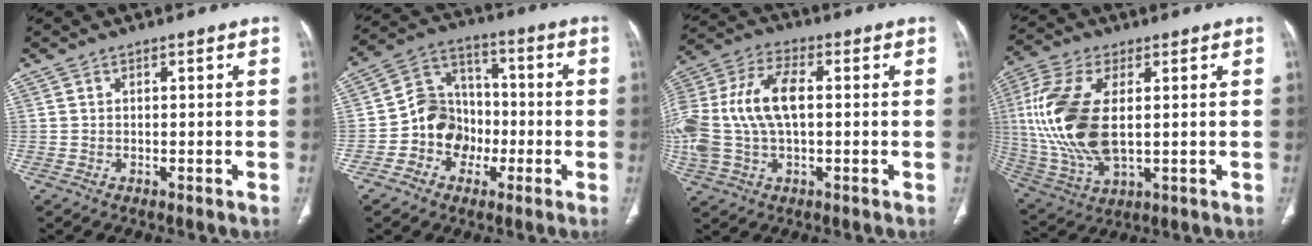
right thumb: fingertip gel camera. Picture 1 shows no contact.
{"total": 11.2, "force": [-3.2, 9.8, 4.4], "torque": [-0.027, 0.041, -0.064]}
{"total": 17.9, "force": [0.9, 9.8, 14.9], "torque": [-0.342, 0.025, 0.015]}
{"total": 18.4, "force": [1.6, 9.4, 15.7], "torque": [-0.354, -0.010, 0.037]}